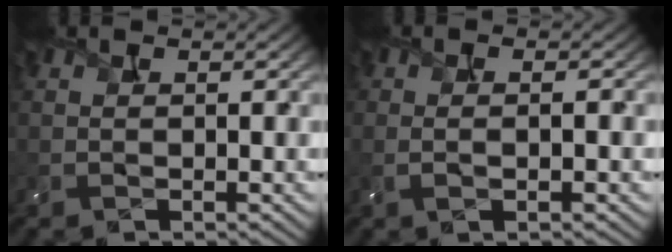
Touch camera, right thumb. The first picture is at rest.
{"total": 2.4, "force": [-0.2, 0.4, 2.4], "torque": [-0.037, -0.002, -0.009]}